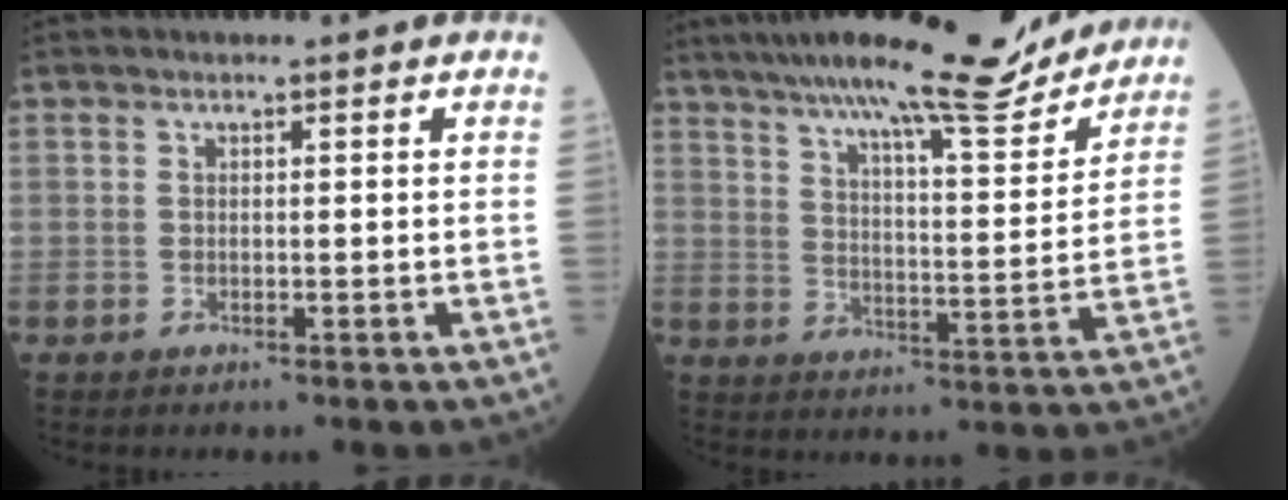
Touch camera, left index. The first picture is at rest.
{"total": 19.3, "force": [17.0, 1.5, 8.9], "torque": [-0.149, -0.012, 0.246]}